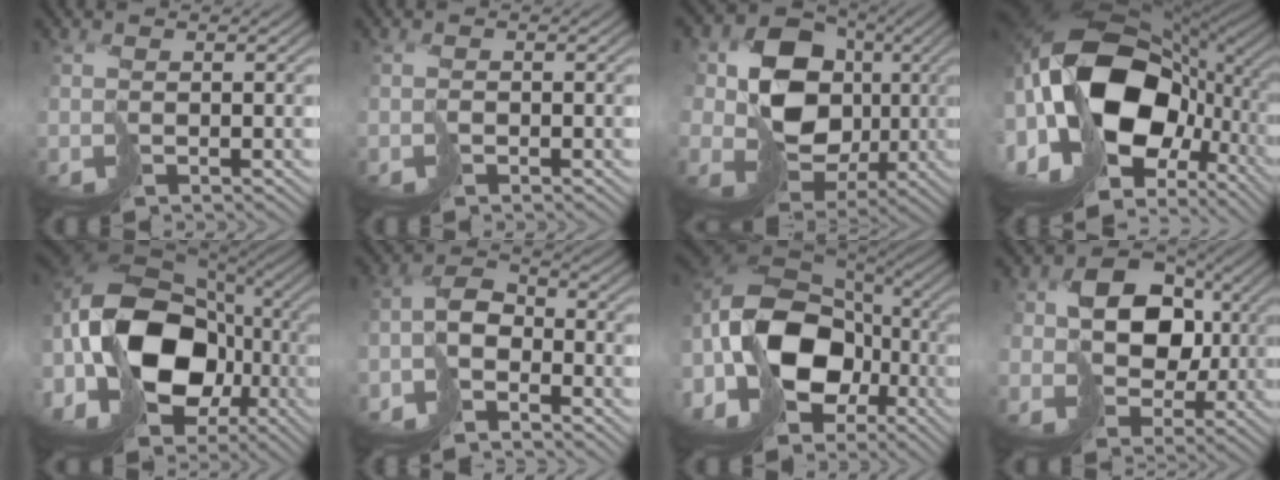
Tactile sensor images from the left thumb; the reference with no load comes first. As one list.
[{"total": 0.7, "force": [-0.6, 0.0, -0.3], "torque": [0.008, 0.003, -0.013]}, {"total": 14.8, "force": [1.4, 12.9, 7.2], "torque": [-0.144, -0.008, 0.026]}, {"total": 20.3, "force": [-1.5, 12.2, 16.1], "torque": [-0.319, -0.014, -0.021]}, {"total": 18.4, "force": [-1.9, 12.5, 13.3], "torque": [-0.291, -0.006, -0.028]}, {"total": 6.0, "force": [-4.8, 2.7, 2.5], "torque": [-0.036, 0.003, -0.102]}, {"total": 17.1, "force": [-3.4, 11.8, 11.9], "torque": [-0.257, -0.014, -0.052]}, {"total": 8.1, "force": [0.5, 6.9, 4.2], "torque": [-0.047, -0.002, -0.005]}]